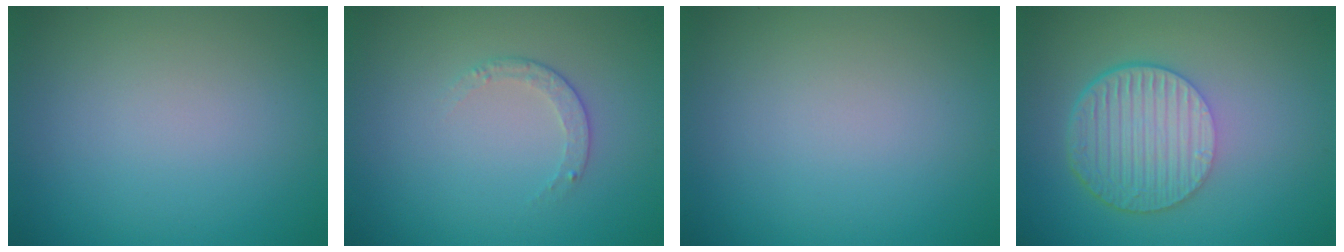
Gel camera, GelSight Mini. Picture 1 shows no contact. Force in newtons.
{"total": 1.2, "press": 0.9, "slide": 0.9}
{"total": 0.0}
{"total": 6.5, "press": 4.5, "slide": 4.8}